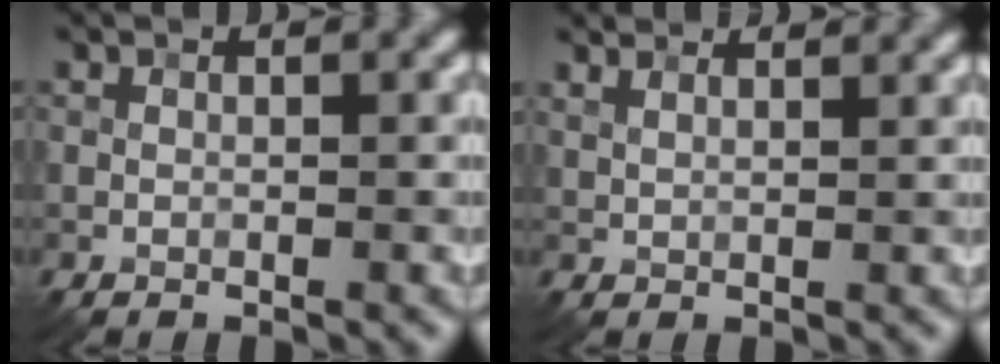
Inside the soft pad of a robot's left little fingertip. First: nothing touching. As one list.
[{"total": 6.3, "force": [5.1, 2.3, 2.8], "torque": [-0.059, 0.028, 0.078]}]